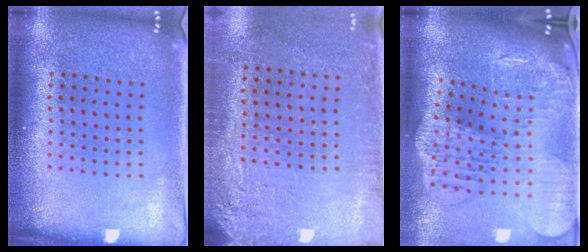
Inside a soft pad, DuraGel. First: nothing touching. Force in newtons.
{"total": 2.7, "press": 2.3, "slide": 1.3}
{"total": 3.3, "press": 2.6, "slide": 2.0}